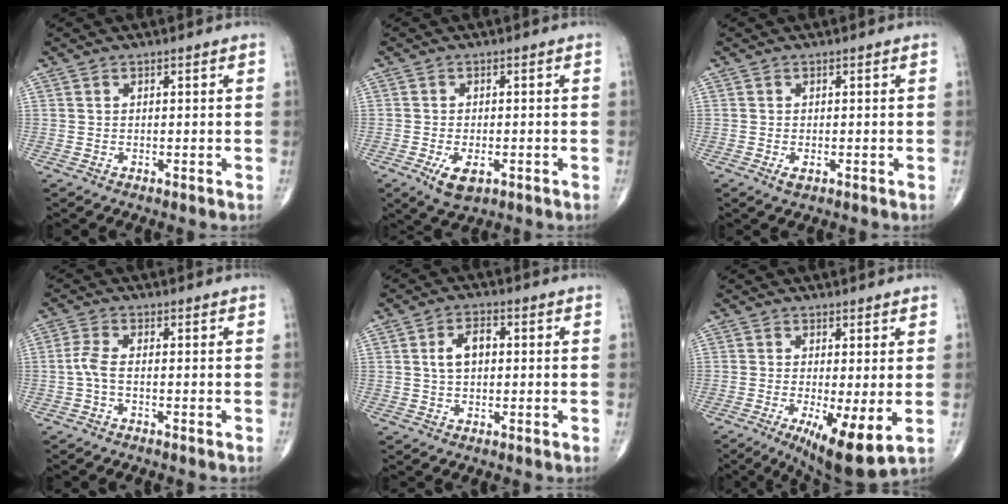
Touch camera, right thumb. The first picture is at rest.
{"total": 5.1, "force": [-2.1, 2.5, 3.9], "torque": [-0.065, -0.003, -0.030]}
{"total": 1.4, "force": [-0.5, 0.7, 1.1], "torque": [-0.020, -0.002, -0.010]}
{"total": 2.9, "force": [-0.8, 1.0, 2.7], "torque": [-0.067, 0.003, -0.021]}
{"total": 4.9, "force": [0.5, 3.0, 3.9], "torque": [-0.071, 0.014, 0.006]}
{"total": 10.2, "force": [-2.5, 2.6, 9.5], "torque": [-0.157, -0.026, -0.037]}